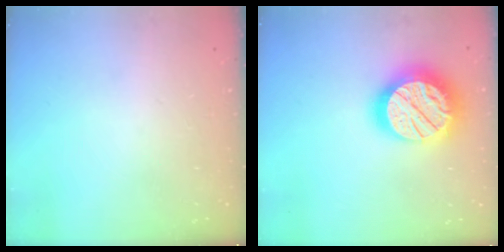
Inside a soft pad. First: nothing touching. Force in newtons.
{"total": 23.1, "press": 23.1, "slide": 1.8}